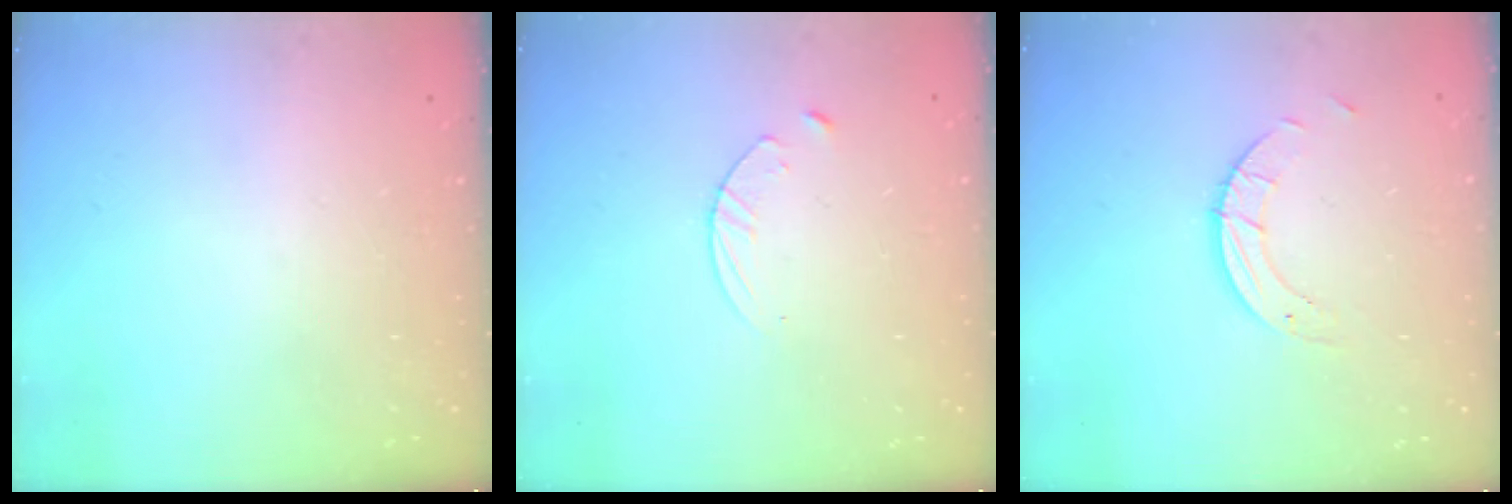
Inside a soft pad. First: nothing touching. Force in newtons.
{"total": 3.1, "press": 3.1, "slide": 0.3}
{"total": 4.3, "press": 4.3, "slide": 0.3}